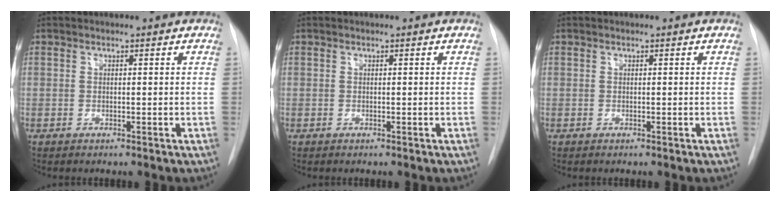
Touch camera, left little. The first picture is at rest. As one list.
[{"total": 0.0}, {"total": 0.0}]